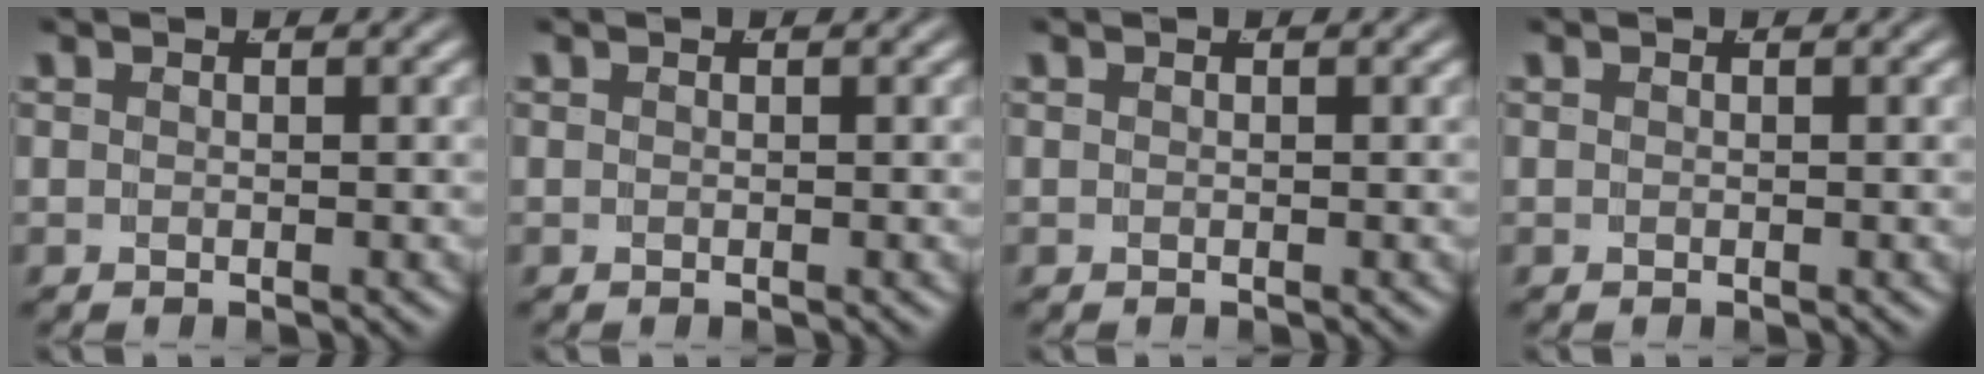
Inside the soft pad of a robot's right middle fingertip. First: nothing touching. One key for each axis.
{"total": 0.0}
{"total": 0.0}
{"total": 0.0}